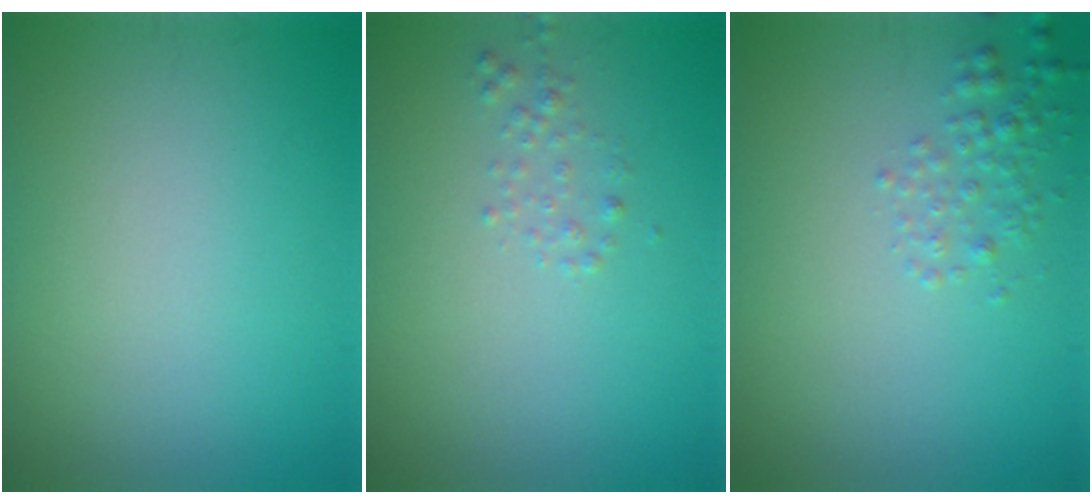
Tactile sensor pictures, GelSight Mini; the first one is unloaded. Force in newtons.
{"total": 1.0, "press": 1.0, "slide": 0.1}
{"total": 1.6, "press": 1.6, "slide": 0.1}